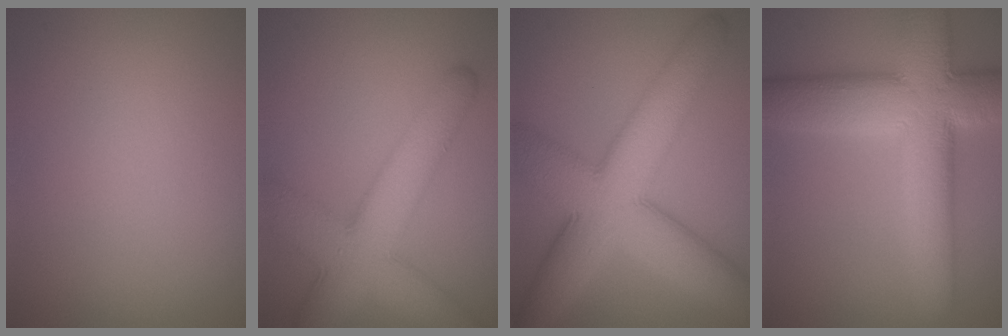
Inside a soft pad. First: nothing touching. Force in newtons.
{"total": 8.3, "press": 8.3, "slide": 0.3}
{"total": 11.3, "press": 11.3, "slide": 0.3}
{"total": 12.1, "press": 12.0, "slide": 0.8}